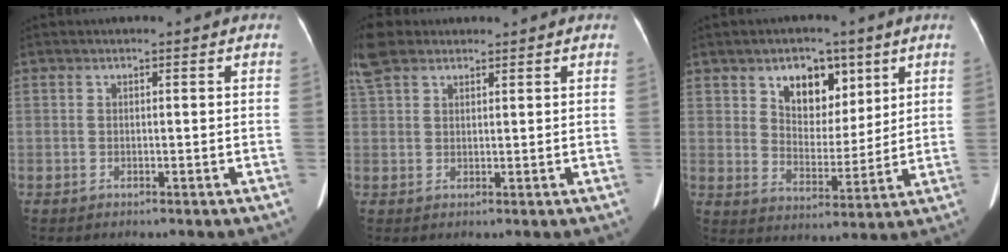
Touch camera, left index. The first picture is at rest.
{"total": 6.7, "force": [5.0, 3.1, 3.1], "torque": [-0.085, 0.029, 0.108]}
{"total": 8.4, "force": [4.5, 5.1, 5.0], "torque": [-0.078, 0.011, 0.078]}